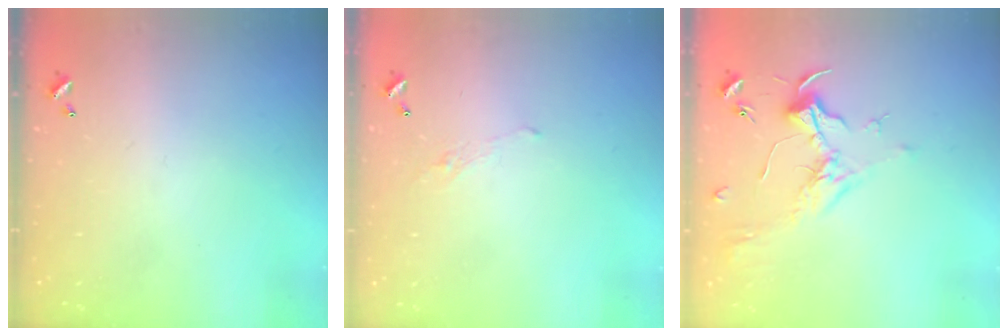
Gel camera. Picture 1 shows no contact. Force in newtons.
{"total": 1.6, "press": 1.5, "slide": 0.7}
{"total": 1.8, "press": 1.6, "slide": 0.7}